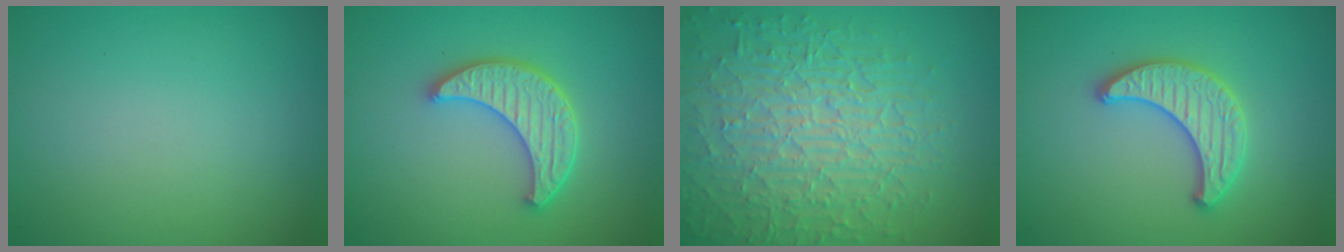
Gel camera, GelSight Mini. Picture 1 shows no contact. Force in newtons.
{"total": 4.5, "press": 4.0, "slide": 2.1}
{"total": 9.0, "press": 6.2, "slide": 6.5}
{"total": 3.4, "press": 3.4, "slide": 0.2}